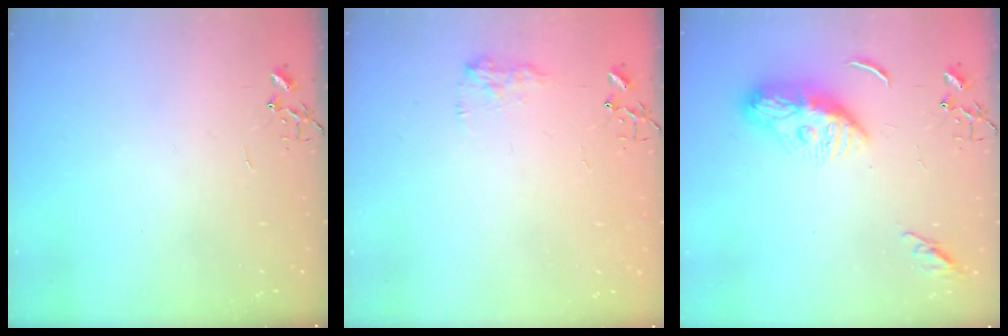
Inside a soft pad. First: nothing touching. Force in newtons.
{"total": 7.9, "press": 7.9, "slide": 0.4}
{"total": 10.8, "press": 10.7, "slide": 1.0}